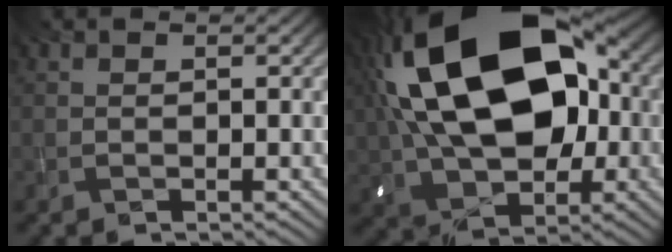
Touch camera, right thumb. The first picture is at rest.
{"total": 21.9, "force": [3.9, 13.9, 16.4], "torque": [-0.325, 0.016, 0.067]}